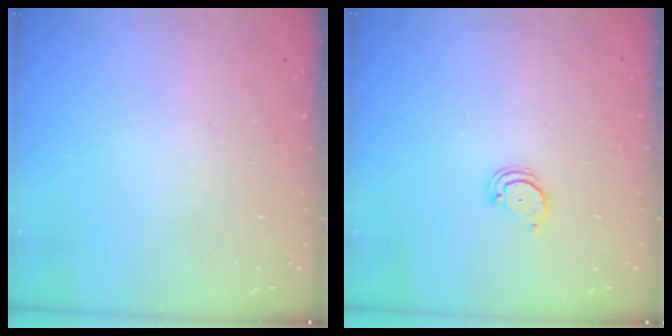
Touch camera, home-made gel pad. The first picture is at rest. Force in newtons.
{"total": 2.0, "press": 2.0, "slide": 0.2}